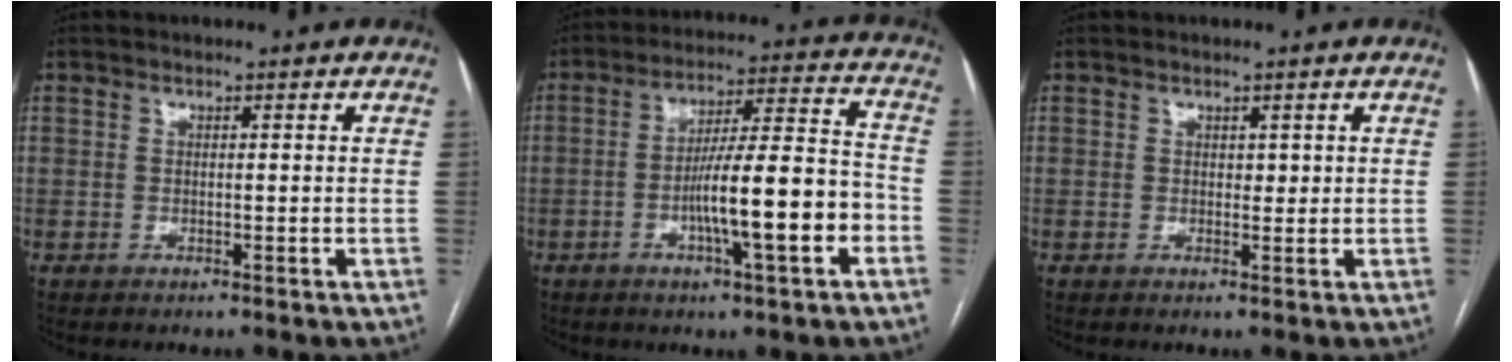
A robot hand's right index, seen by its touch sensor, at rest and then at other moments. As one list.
[{"total": 13.6, "force": [-4.3, 1.0, 12.8], "torque": [-0.210, 0.012, -0.067]}, {"total": 1.2, "force": [0.5, 0.9, 0.7], "torque": [-0.006, 0.000, 0.009]}]